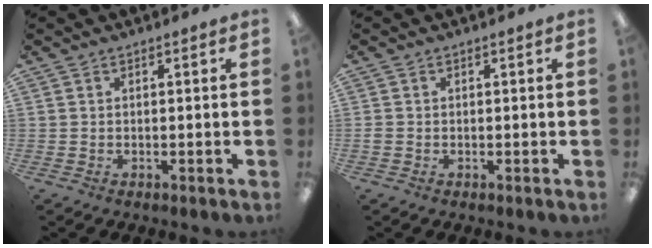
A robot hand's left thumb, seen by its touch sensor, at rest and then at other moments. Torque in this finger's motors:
{"motor_torque": [-0.04, 0.03, 0.02, -0.02, 0.00]}